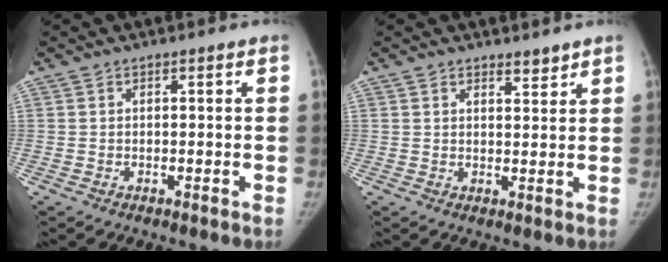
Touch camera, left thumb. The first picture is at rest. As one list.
[{"total": 2.4, "force": [2.1, 0.8, 0.8], "torque": [0.000, -0.017, 0.032]}]